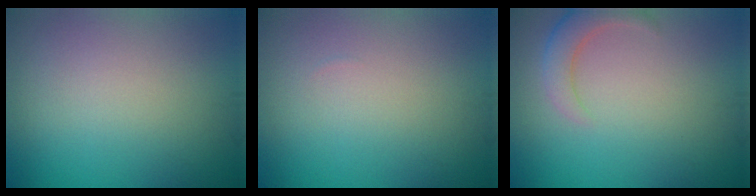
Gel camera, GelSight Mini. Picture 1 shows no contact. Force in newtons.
{"total": 0.0}
{"total": 2.7, "press": 2.7, "slide": 0.3}